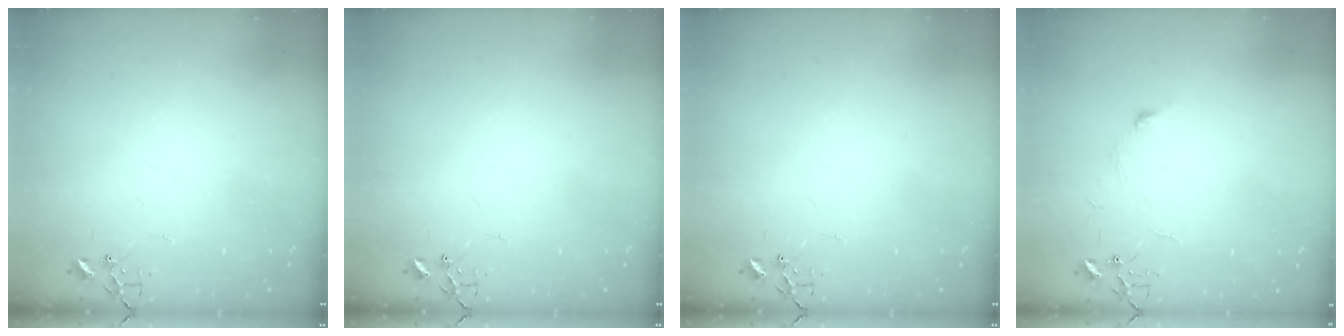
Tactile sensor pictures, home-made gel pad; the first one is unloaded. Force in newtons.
{"total": 0.0}
{"total": 0.0}
{"total": 5.6, "press": 5.6, "slide": 0.7}